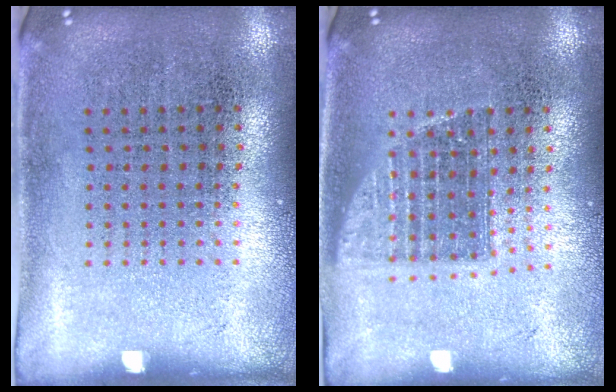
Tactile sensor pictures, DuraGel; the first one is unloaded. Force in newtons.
{"total": 1.2, "press": 1.0, "slide": 0.7}